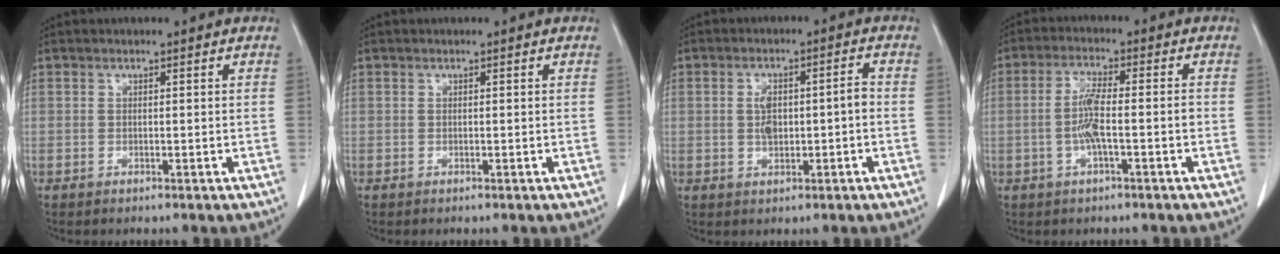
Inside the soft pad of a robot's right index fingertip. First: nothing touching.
{"total": 0.0}
{"total": 5.3, "force": [-0.4, 1.9, 4.9], "torque": [-0.096, 0.015, -0.004]}
{"total": 5.6, "force": [-1.3, 0.7, 5.4], "torque": [-0.110, 0.008, -0.023]}